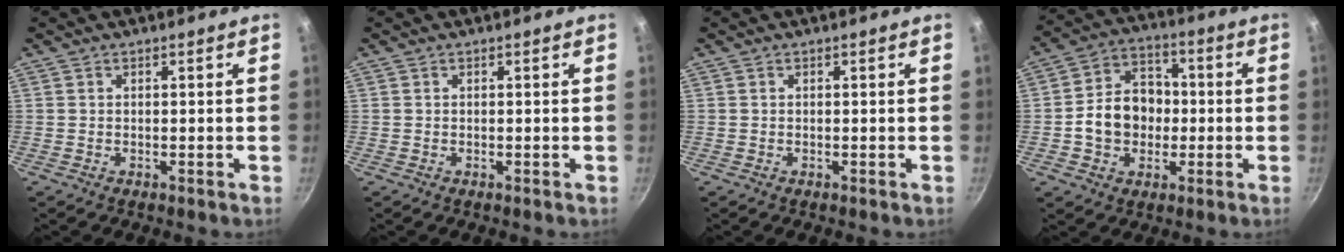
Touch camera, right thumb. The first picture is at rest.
{"total": 0.0}
{"total": 0.0}
{"total": 12.0, "force": [-1.1, 9.6, 7.1], "torque": [-0.084, 0.026, -0.029]}